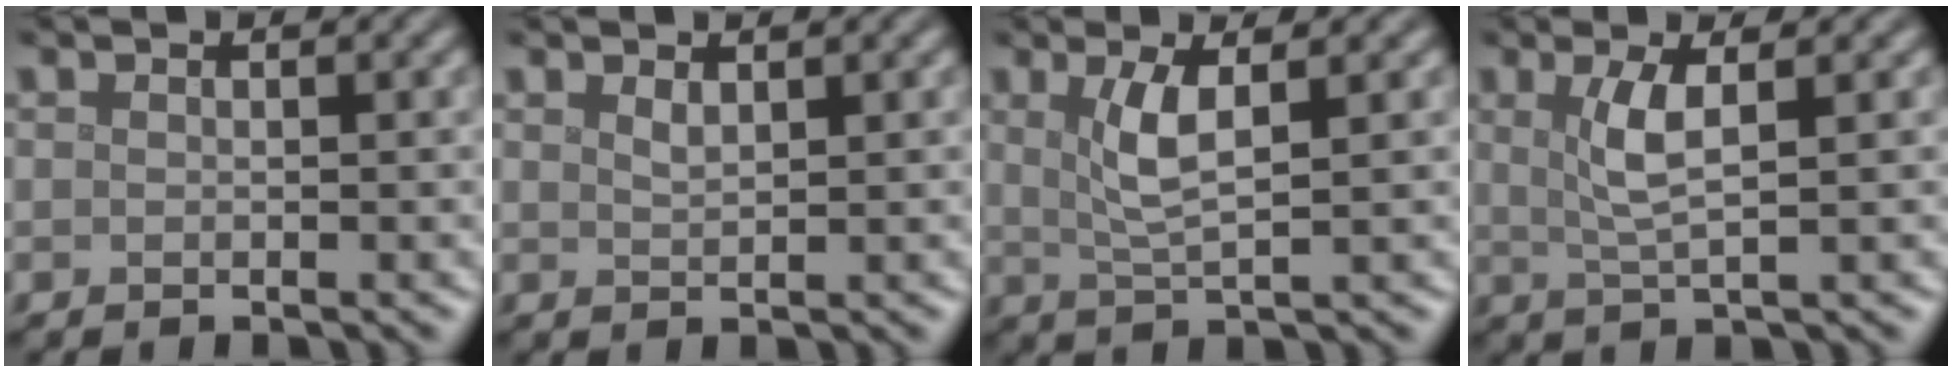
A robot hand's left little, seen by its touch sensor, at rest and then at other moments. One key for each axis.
{"total": 0.9, "fx": 0.8, "fy": 0.2, "fz": 0.5, "tx": -0.010, "ty": 0.000, "tz": 0.015}
{"total": 3.4, "fx": 1.1, "fy": 0.8, "fz": 3.1, "tx": -0.064, "ty": -0.003, "tz": 0.024}
{"total": 3.3, "fx": 0.9, "fy": 0.8, "fz": 3.1, "tx": -0.062, "ty": -0.002, "tz": 0.020}